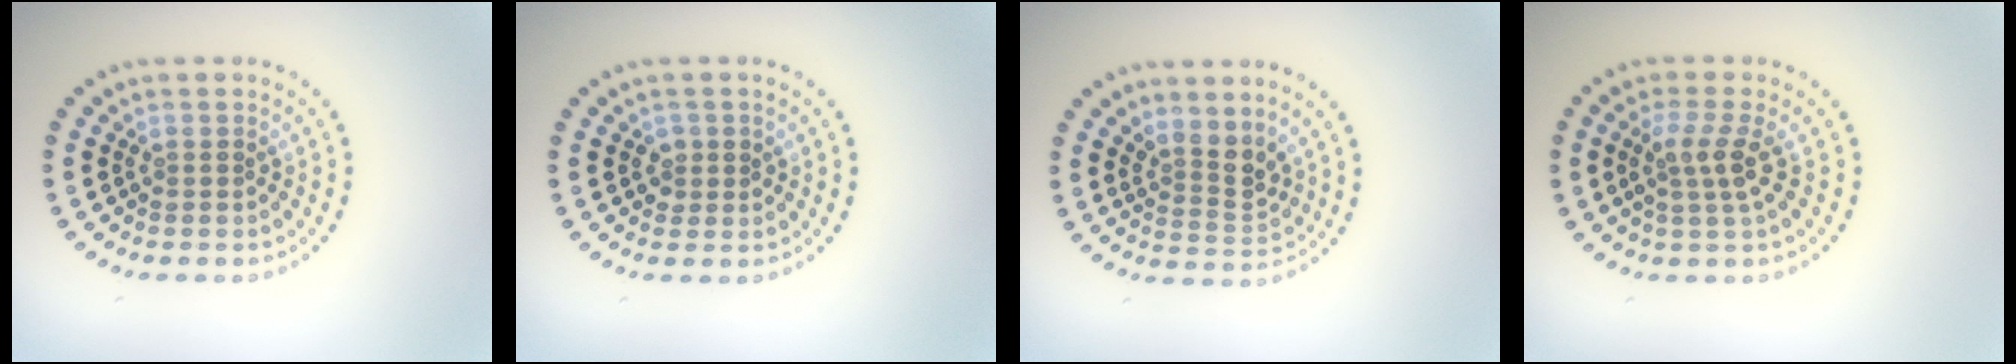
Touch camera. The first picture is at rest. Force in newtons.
{"total": 1.1, "press": 1.1, "slide": 0.4}
{"total": 2.8, "press": 2.0, "slide": 1.9}
{"total": 2.6, "press": 1.9, "slide": 1.7}